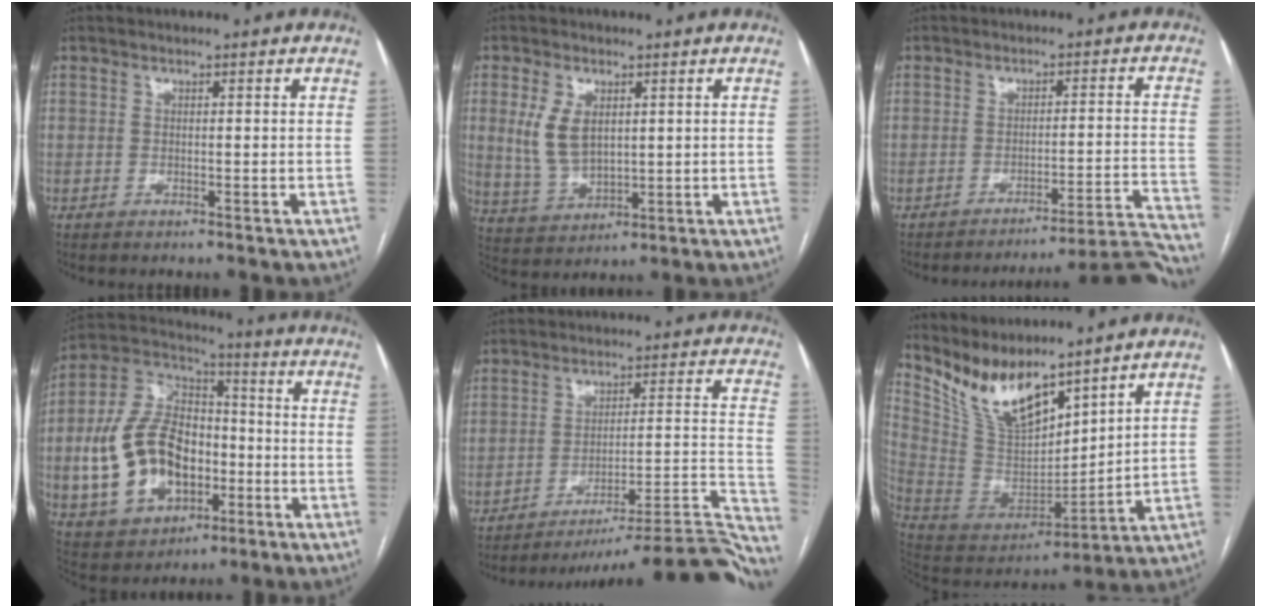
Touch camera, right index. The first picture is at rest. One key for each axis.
{"total": 7.0, "fx": 1.8, "fy": 4.1, "fz": 5.4, "tx": -0.123, "ty": 0.006, "tz": 0.048}
{"total": 16.5, "fx": -16.1, "fy": -2.8, "fz": 2.0, "tx": 0.030, "ty": 0.004, "tz": -0.197}
{"total": 17.8, "fx": -3.0, "fy": 11.9, "fz": 12.9, "tx": -0.283, "ty": 0.028, "tz": -0.039}
{"total": 24.5, "fx": -22.5, "fy": 0.2, "fz": 9.7, "tx": -0.022, "ty": 0.019, "tz": -0.297}
{"total": 13.3, "fx": 11.2, "fy": 3.4, "fz": 6.3, "tx": -0.132, "ty": 0.001, "tz": 0.233}